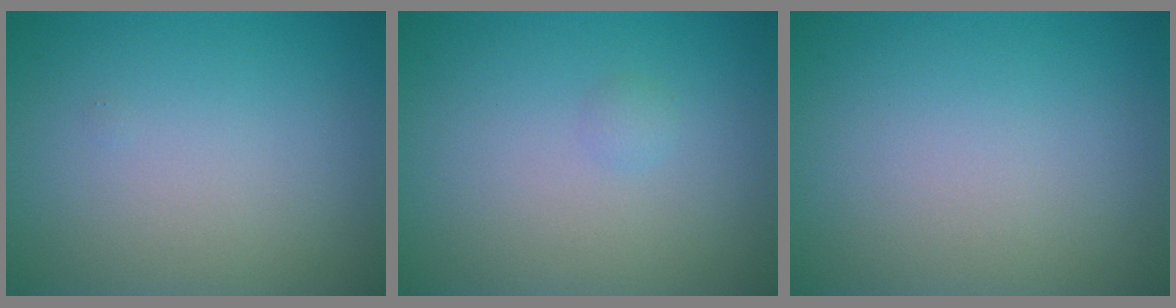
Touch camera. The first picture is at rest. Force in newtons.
{"total": 0.6, "press": 0.6, "slide": 0.0}
{"total": 0.0}